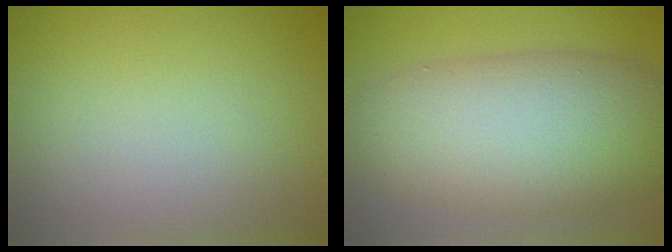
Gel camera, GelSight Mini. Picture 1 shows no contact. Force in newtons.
{"total": 10.8, "press": 10.8, "slide": 0.7}